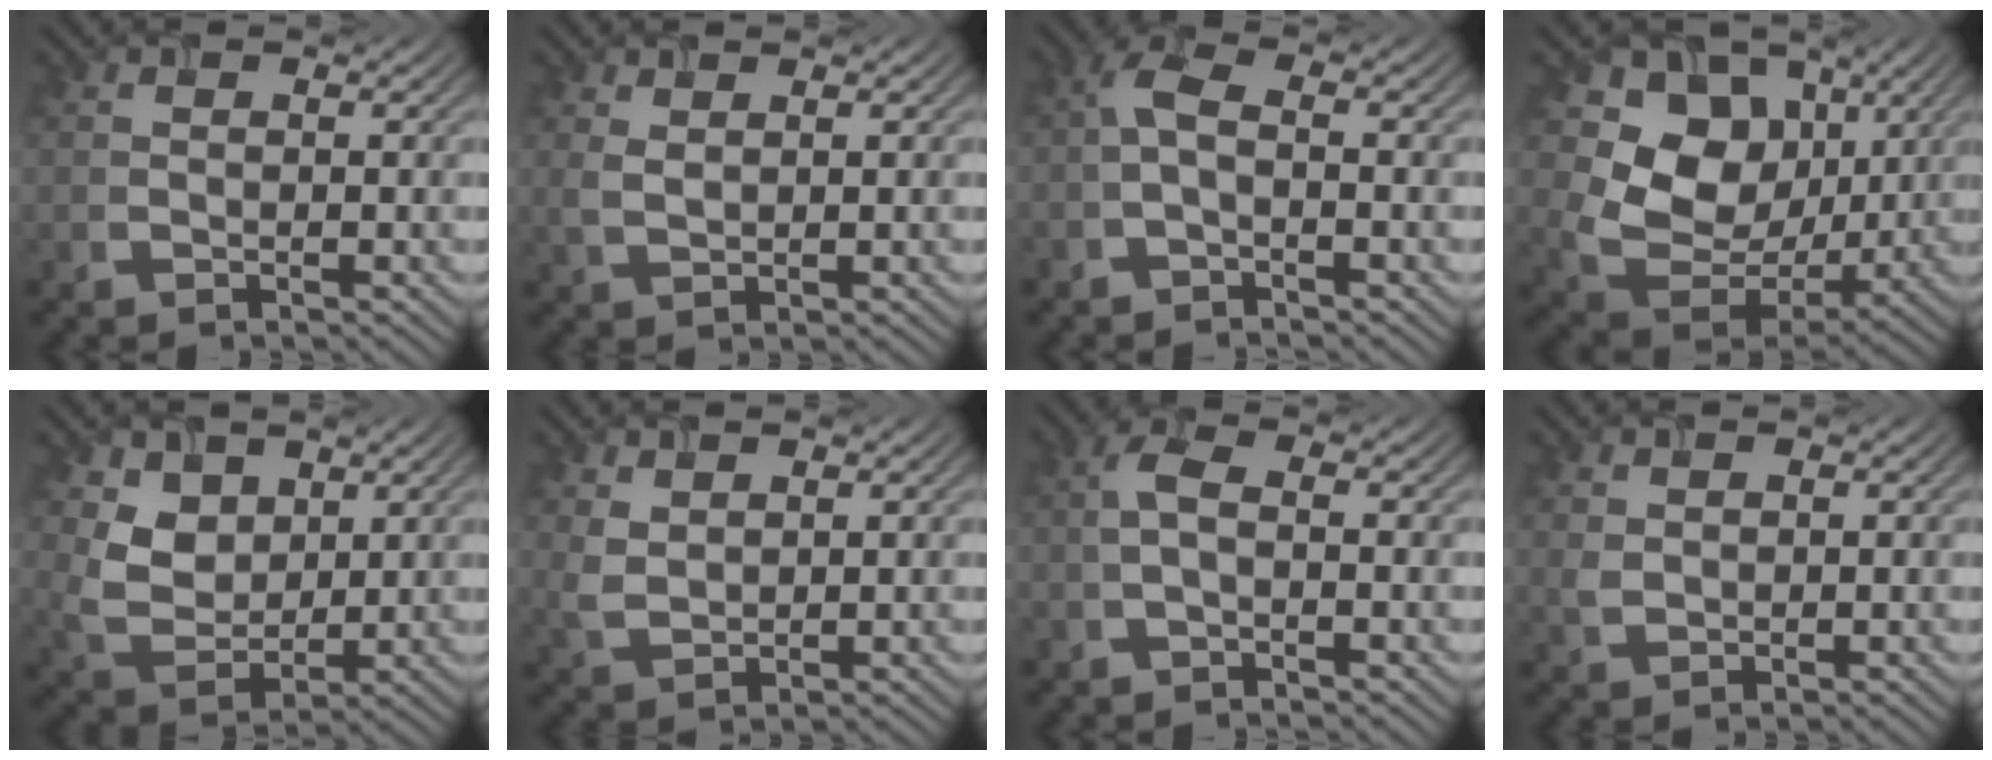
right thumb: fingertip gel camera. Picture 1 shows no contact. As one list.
[{"total": 1.7, "force": [1.0, 0.7, 1.2], "torque": [-0.035, -0.003, 0.024]}, {"total": 2.7, "force": [-0.9, 1.0, 2.4], "torque": [-0.057, 0.006, -0.025]}, {"total": 12.8, "force": [3.5, 9.9, 7.2], "torque": [-0.145, -0.003, 0.055]}, {"total": 5.7, "force": [3.0, 4.0, 2.7], "torque": [-0.073, -0.017, 0.058]}, {"total": 2.6, "force": [1.7, 1.5, 1.3], "torque": [-0.038, -0.006, 0.041]}, {"total": 2.1, "force": [-0.6, 0.8, 1.9], "torque": [-0.045, 0.005, -0.016]}, {"total": 1.4, "force": [0.8, 0.9, 0.6], "torque": [-0.018, -0.005, 0.021]}]